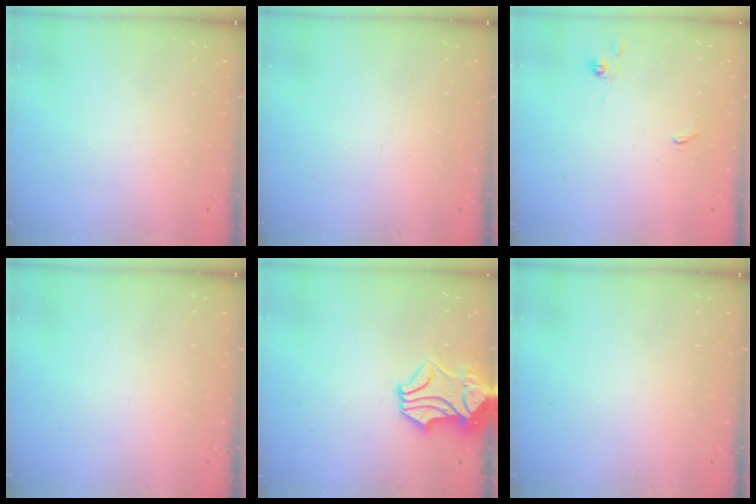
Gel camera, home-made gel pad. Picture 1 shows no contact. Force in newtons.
{"total": 0.0}
{"total": 1.1, "press": 1.1, "slide": 0.4}
{"total": 0.0}
{"total": 2.0, "press": 1.4, "slide": 1.5}
{"total": 0.0}